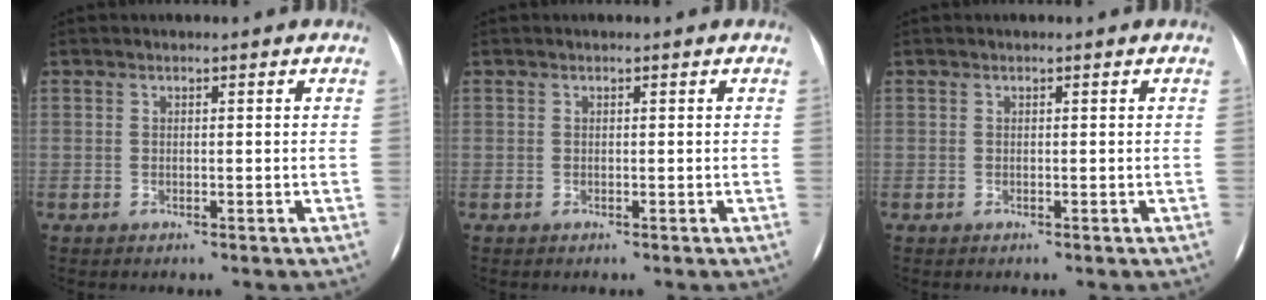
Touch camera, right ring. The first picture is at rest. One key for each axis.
{"total": 0.0}
{"total": 0.0}